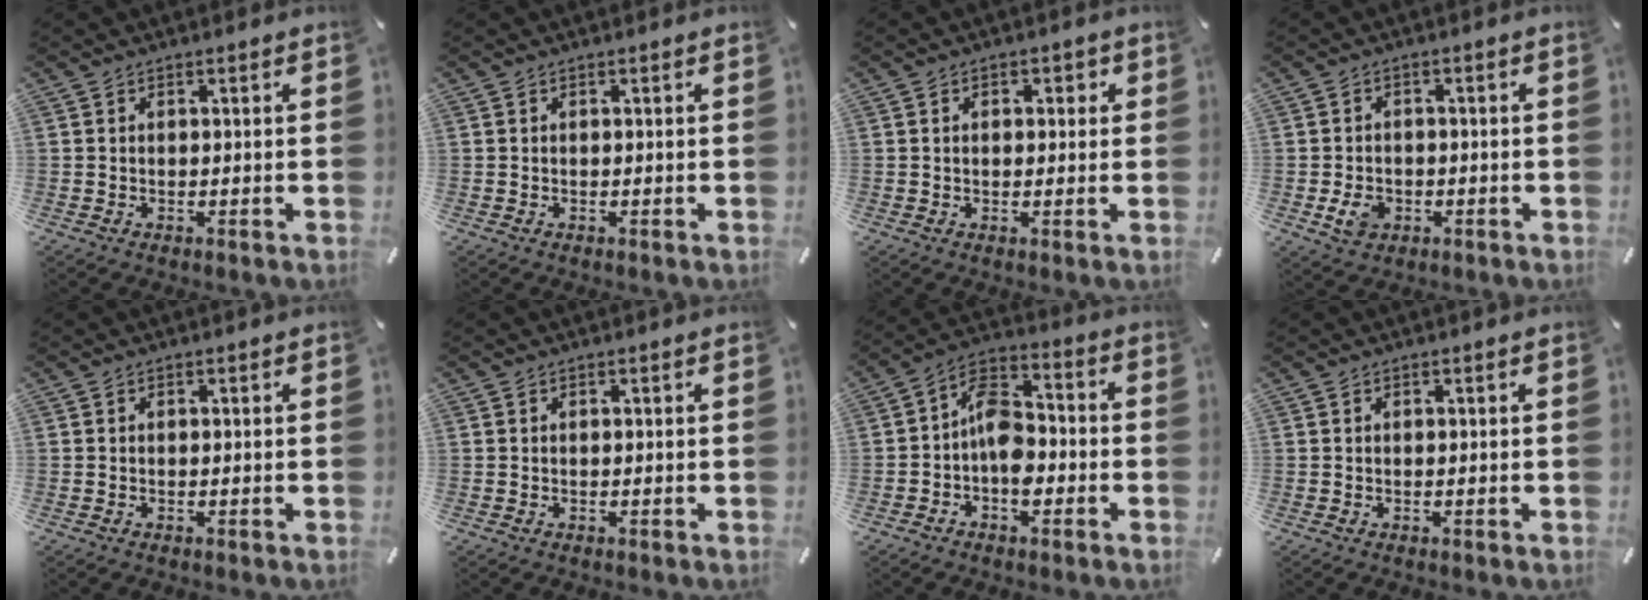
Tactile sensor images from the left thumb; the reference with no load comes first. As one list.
[{"total": 0.0}, {"total": 2.2, "force": [0.1, 1.6, 1.6], "torque": [-0.017, 0.001, -0.005]}, {"total": 5.0, "force": [-1.6, 3.9, 2.6], "torque": [-0.053, -0.002, -0.031]}, {"total": 0.0}, {"total": 0.0}, {"total": 9.5, "force": [-2.8, 6.4, 6.5], "torque": [-0.133, 0.022, -0.049]}, {"total": 0.0}]